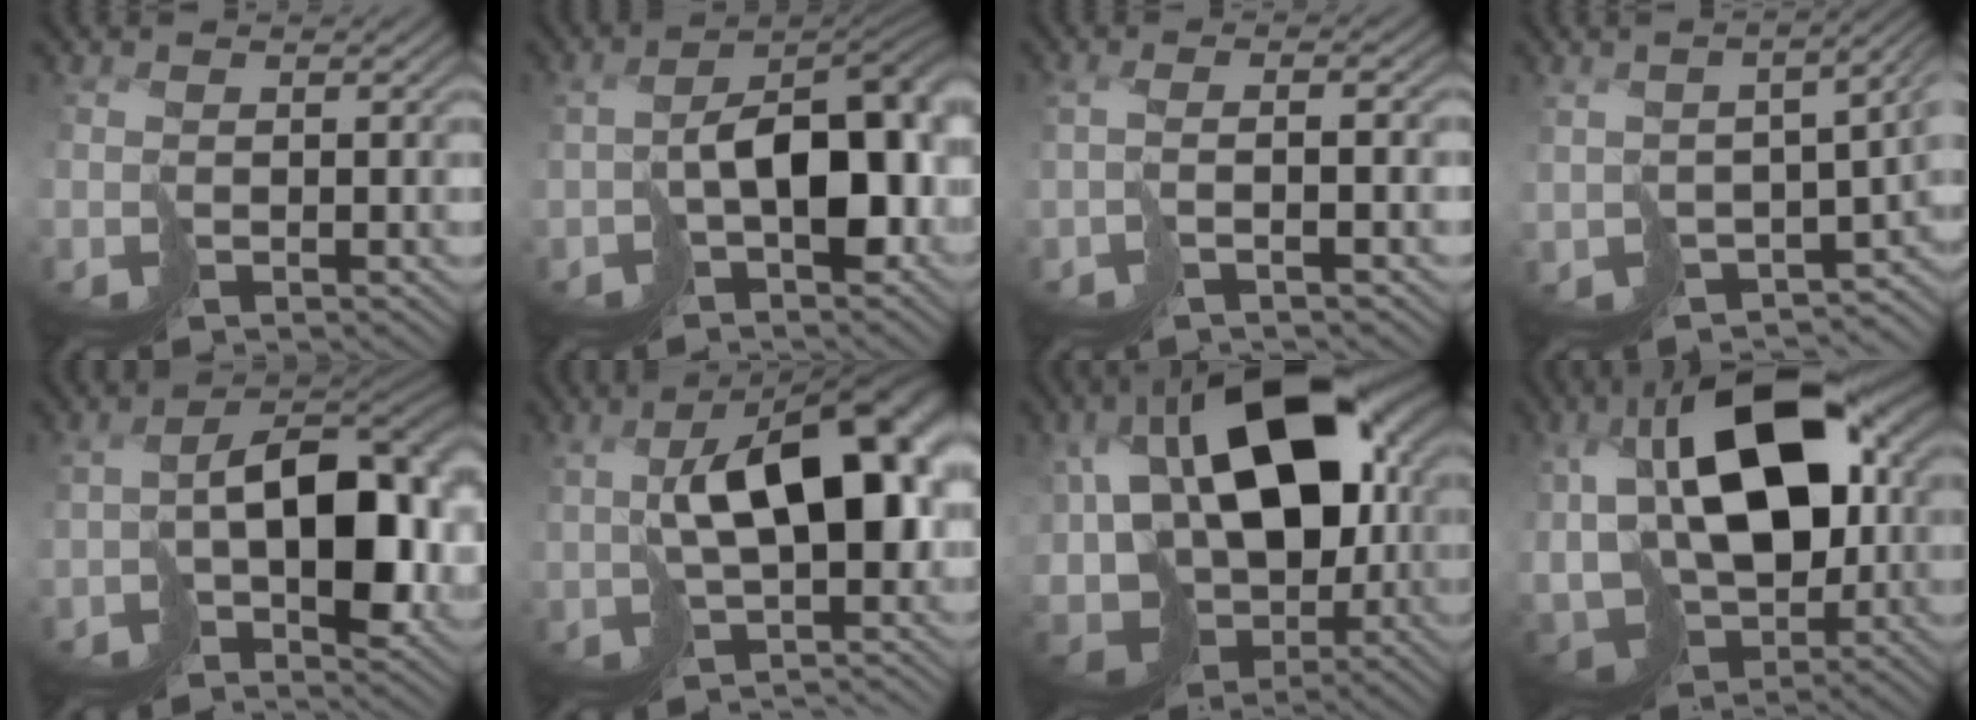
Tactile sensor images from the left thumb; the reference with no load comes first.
{"total": 12.6, "force": [-2.5, 6.8, 10.2], "torque": [-0.144, -0.015, -0.024]}
{"total": 2.8, "force": [-0.4, -0.4, 2.7], "torque": [-0.052, 0.002, -0.007]}
{"total": 8.9, "force": [-2.2, 4.8, 7.2], "torque": [-0.129, -0.042, -0.001]}
{"total": 11.0, "force": [-1.9, 6.2, 8.9], "torque": [-0.128, -0.008, -0.018]}
{"total": 13.5, "force": [0.5, 6.6, 11.8], "torque": [-0.187, -0.006, 0.030]}
{"total": 20.2, "force": [-0.9, 12.1, 16.2], "torque": [-0.334, -0.014, 0.014]}
{"total": 18.3, "force": [2.2, 11.4, 14.1], "torque": [-0.291, -0.009, 0.058]}